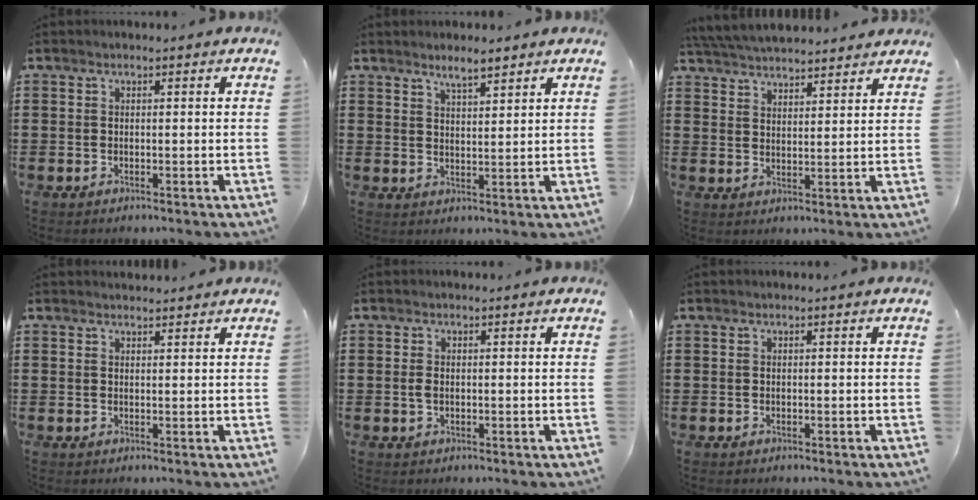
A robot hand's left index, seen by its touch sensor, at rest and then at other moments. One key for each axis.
{"total": 3.3, "fx": 2.9, "fy": 0.4, "fz": 1.5, "tx": -0.036, "ty": -0.001, "tz": 0.052}
{"total": 4.6, "fx": 4.6, "fy": 0.3, "fz": 0.5, "tx": -0.027, "ty": -0.018, "tz": 0.084}
{"total": 1.2, "fx": 1.2, "fy": 0.2, "fz": 0.1, "tx": -0.003, "ty": 0.001, "tz": 0.023}
{"total": 1.6, "fx": -0.2, "fy": 0.9, "fz": 1.3, "tx": -0.033, "ty": 0.001, "tz": -0.007}
{"total": 0.0}